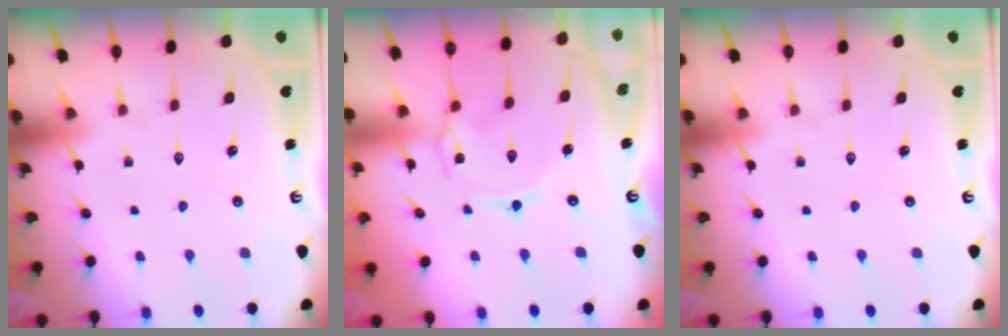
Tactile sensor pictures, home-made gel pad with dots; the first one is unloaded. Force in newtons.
{"total": 1.7, "press": 1.7, "slide": 0.4}
{"total": 0.0}